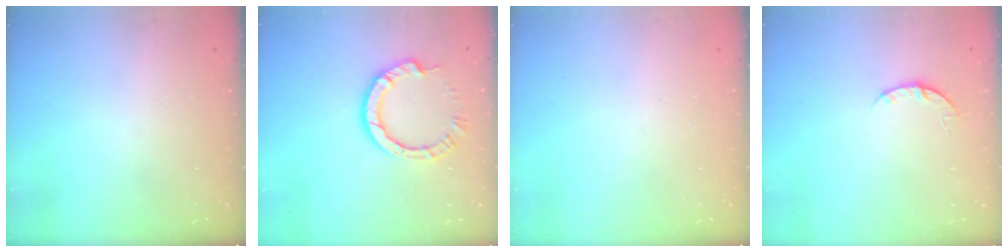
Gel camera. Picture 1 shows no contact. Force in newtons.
{"total": 9.2, "press": 9.1, "slide": 0.8}
{"total": 0.0}
{"total": 3.5, "press": 3.4, "slide": 0.4}